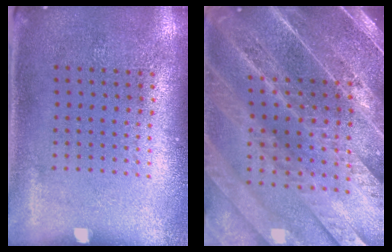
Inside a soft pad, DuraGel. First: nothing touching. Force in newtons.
{"total": 5.1, "press": 4.4, "slide": 2.6}